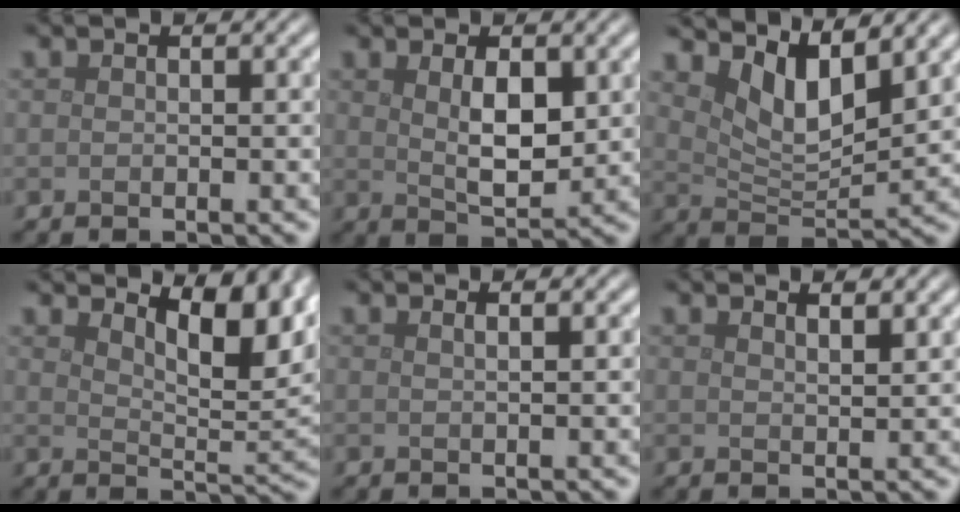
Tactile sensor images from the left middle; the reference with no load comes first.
{"total": 3.7, "force": [1.0, 1.5, 3.2], "torque": [-0.062, -0.007, 0.024]}
{"total": 5.2, "force": [3.3, 1.9, 3.6], "torque": [-0.074, -0.013, 0.060]}
{"total": 7.4, "force": [4.8, 2.6, 5.0], "torque": [-0.071, 0.001, 0.080]}
{"total": 1.2, "force": [0.7, 0.5, 0.9], "torque": [-0.001, -0.002, -0.002]}
{"total": 1.9, "force": [1.6, 0.5, 0.9], "torque": [-0.004, 0.004, 0.015]}